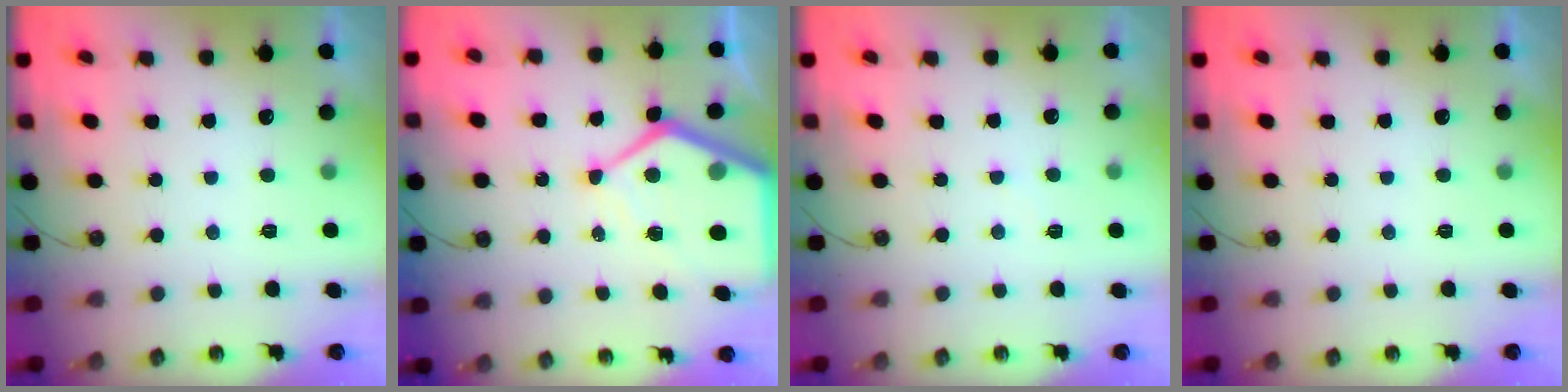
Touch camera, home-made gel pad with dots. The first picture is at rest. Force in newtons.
{"total": 13.0, "press": 12.9, "slide": 1.3}
{"total": 2.9, "press": 2.9, "slide": 0.4}
{"total": 0.0}